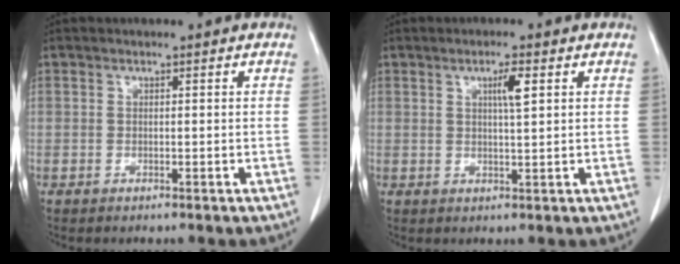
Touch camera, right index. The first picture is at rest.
{"total": 3.2, "force": [1.2, 0.1, 2.9], "torque": [-0.050, -0.001, 0.019]}